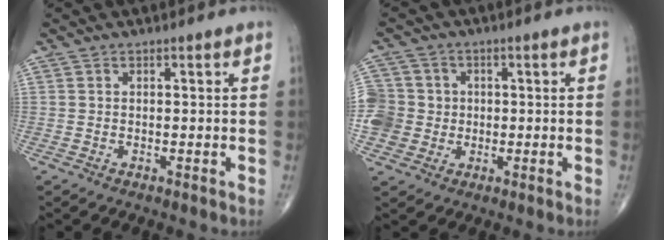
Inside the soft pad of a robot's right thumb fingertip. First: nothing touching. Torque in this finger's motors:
{"motor_torque": [-0.37, 0.13, 0.33, 0.15, 0.00]}